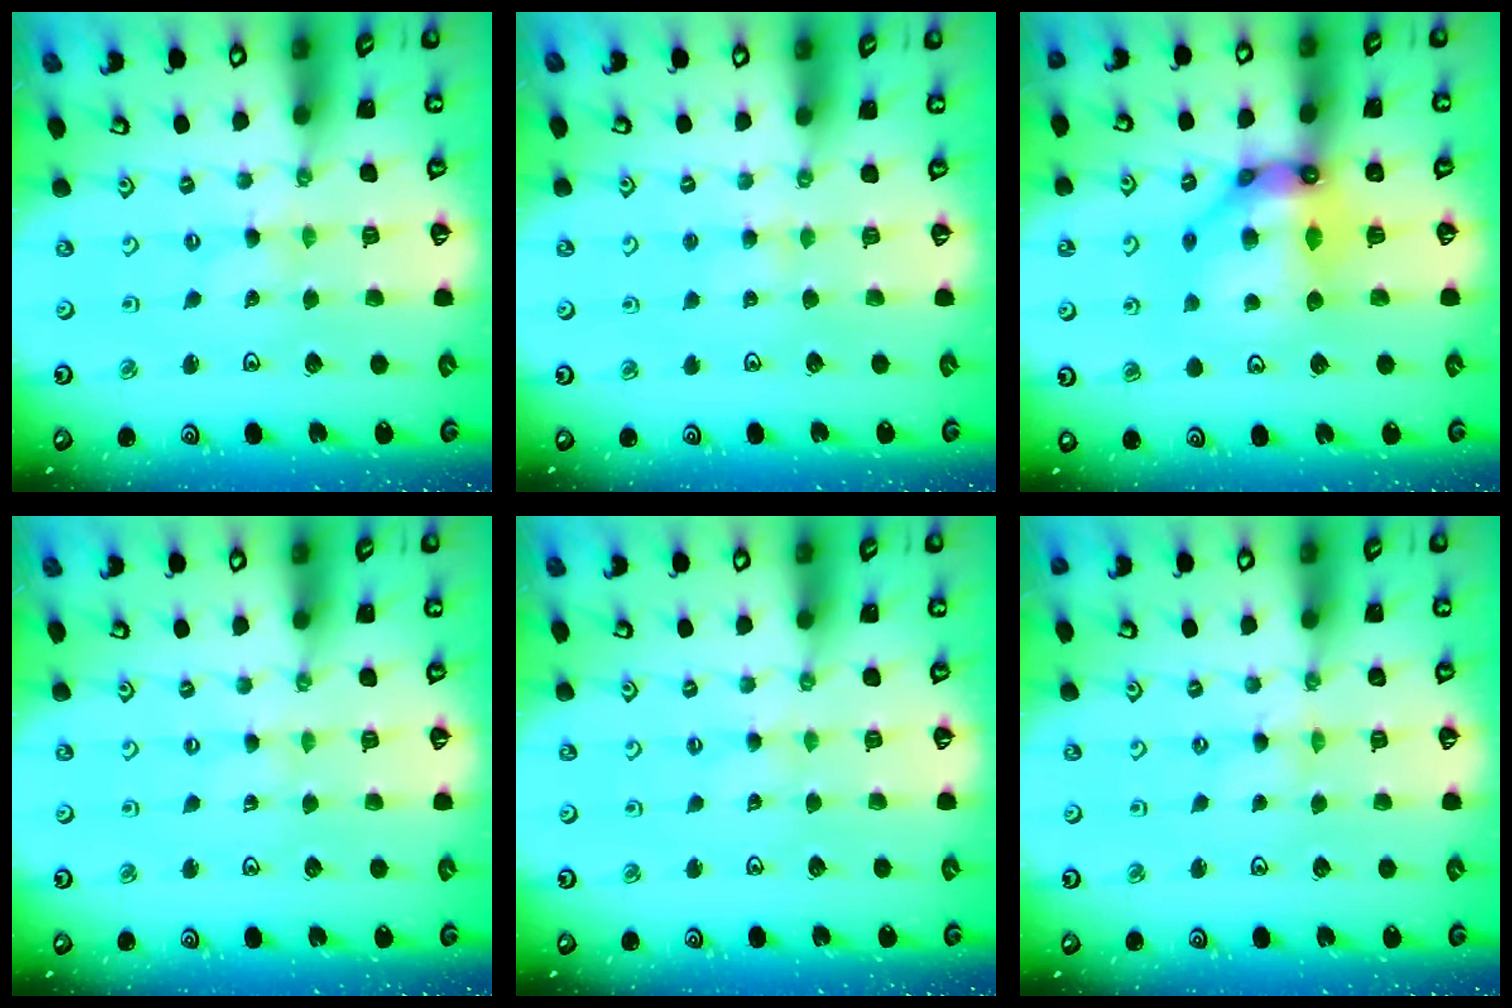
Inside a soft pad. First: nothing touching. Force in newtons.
{"total": 2.9, "press": 2.9, "slide": 0.4}
{"total": 13.5, "press": 13.4, "slide": 1.6}
{"total": 0.0}
{"total": 0.0}
{"total": 0.6, "press": 0.6, "slide": 0.2}